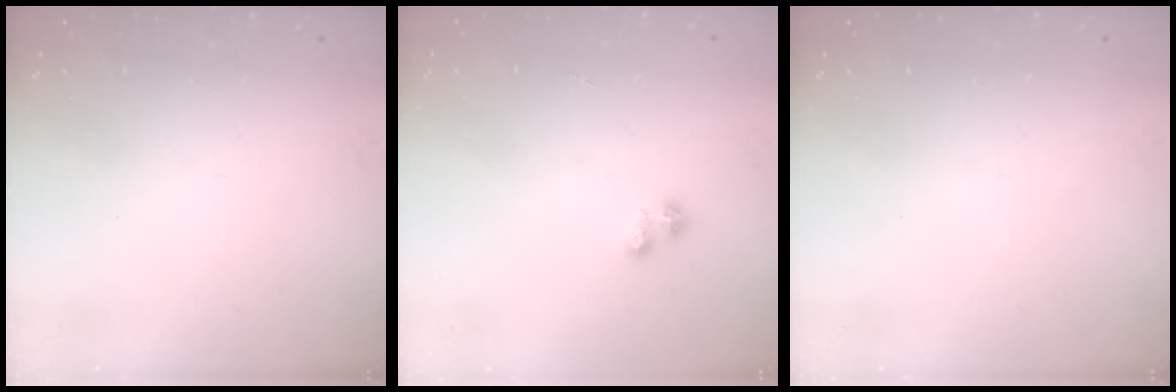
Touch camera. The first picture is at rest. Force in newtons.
{"total": 1.9, "press": 1.8, "slide": 0.2}
{"total": 0.0}